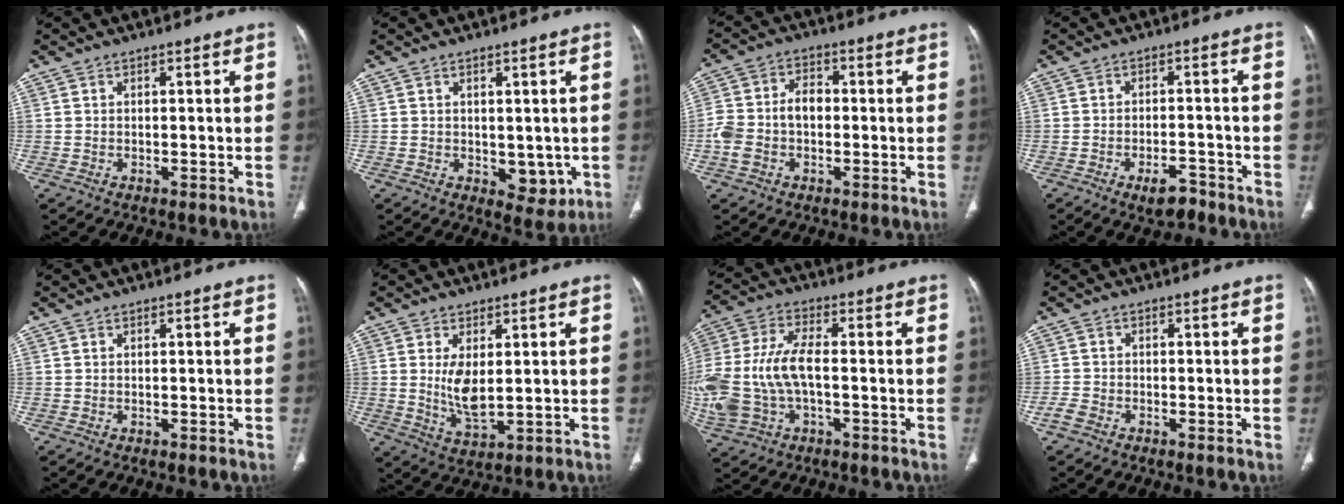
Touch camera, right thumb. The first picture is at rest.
{"total": 5.3, "force": [-0.5, 3.5, 3.9], "torque": [-0.026, -0.011, 0.007]}
{"total": 8.1, "force": [-1.2, 5.6, 5.7], "torque": [-0.119, 0.030, -0.028]}
{"total": 4.9, "force": [-3.4, 2.2, 2.9], "torque": [-0.039, 0.018, -0.049]}
{"total": 0.0}
{"total": 6.4, "force": [1.0, 2.9, 5.6], "torque": [-0.101, -0.021, 0.029]}
{"total": 16.5, "force": [-2.0, 9.2, 13.5], "torque": [-0.321, 0.019, -0.031]}
{"total": 2.1, "force": [-1.5, 0.9, 1.0], "torque": [-0.027, -0.001, -0.036]}